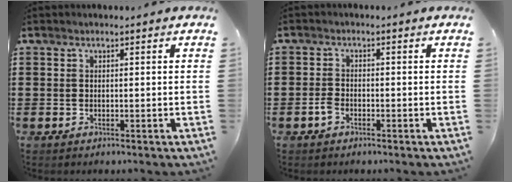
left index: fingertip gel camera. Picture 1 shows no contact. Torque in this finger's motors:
{"motor_torque": [0.32, 0.27, 0.13, 0.05]}